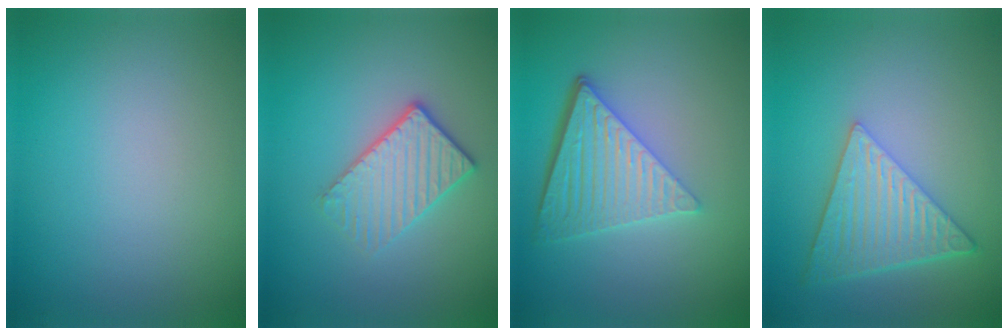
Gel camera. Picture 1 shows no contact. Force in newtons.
{"total": 3.2, "press": 2.9, "slide": 1.4}
{"total": 6.4, "press": 4.3, "slide": 4.7}
{"total": 6.3, "press": 4.5, "slide": 4.4}